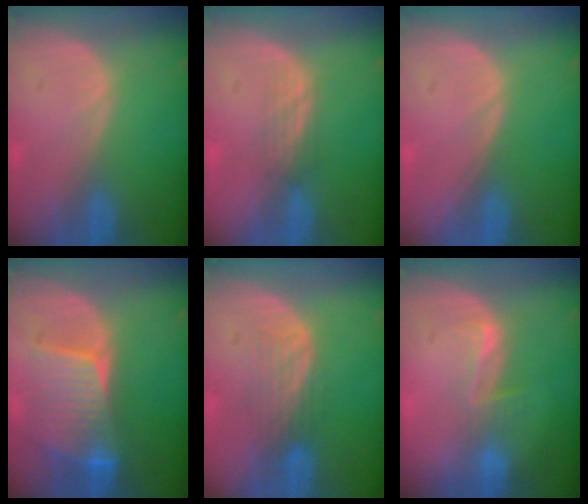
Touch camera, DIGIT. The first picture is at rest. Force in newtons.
{"total": 2.1, "press": 2.1, "slide": 0.3}
{"total": 0.0}
{"total": 7.8, "press": 7.7, "slide": 1.7}
{"total": 4.3, "press": 3.6, "slide": 2.3}
{"total": 3.0, "press": 2.7, "slide": 1.5}